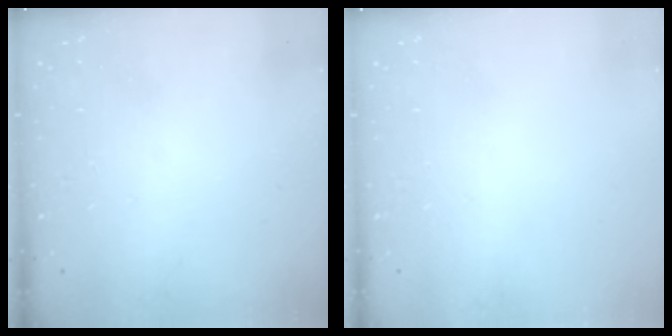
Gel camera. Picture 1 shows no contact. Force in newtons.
{"total": 0.0}